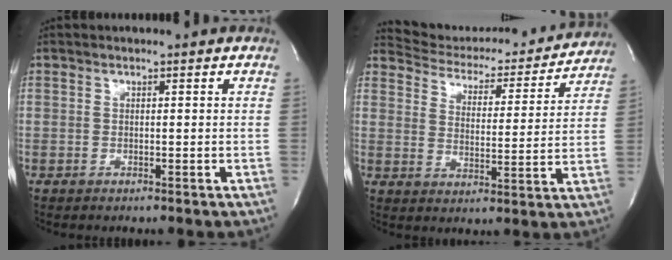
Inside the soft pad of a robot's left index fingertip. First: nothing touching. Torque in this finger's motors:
{"motor_torque": [0.03, -0.59, -0.10, -0.04]}